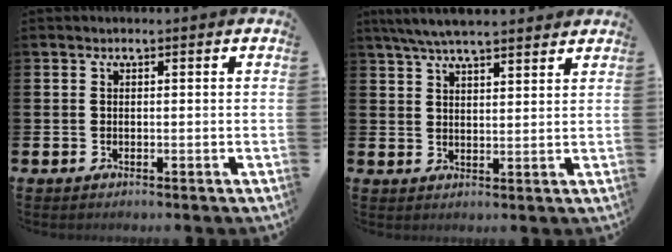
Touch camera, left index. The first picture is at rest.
{"total": 6.0, "force": [5.5, 0.9, 2.1], "torque": [-0.051, -0.014, 0.102]}